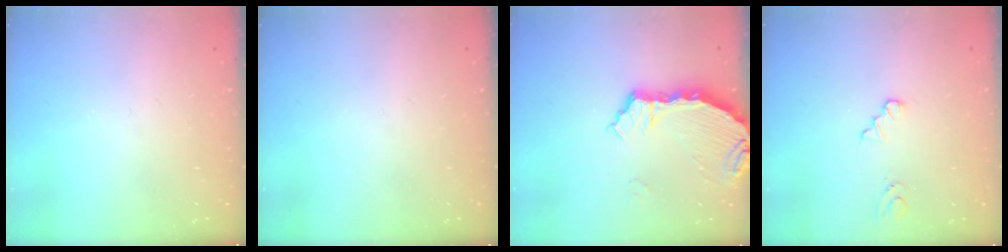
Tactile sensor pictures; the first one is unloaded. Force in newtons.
{"total": 0.0}
{"total": 7.4, "press": 5.3, "slide": 5.2}
{"total": 1.1, "press": 1.1, "slide": 0.2}